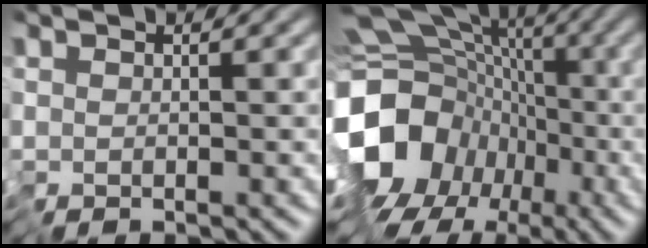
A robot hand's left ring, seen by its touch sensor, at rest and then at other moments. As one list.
[{"total": 16.8, "force": [-4.5, 13.9, 8.2], "torque": [-0.174, -0.003, -0.089]}]